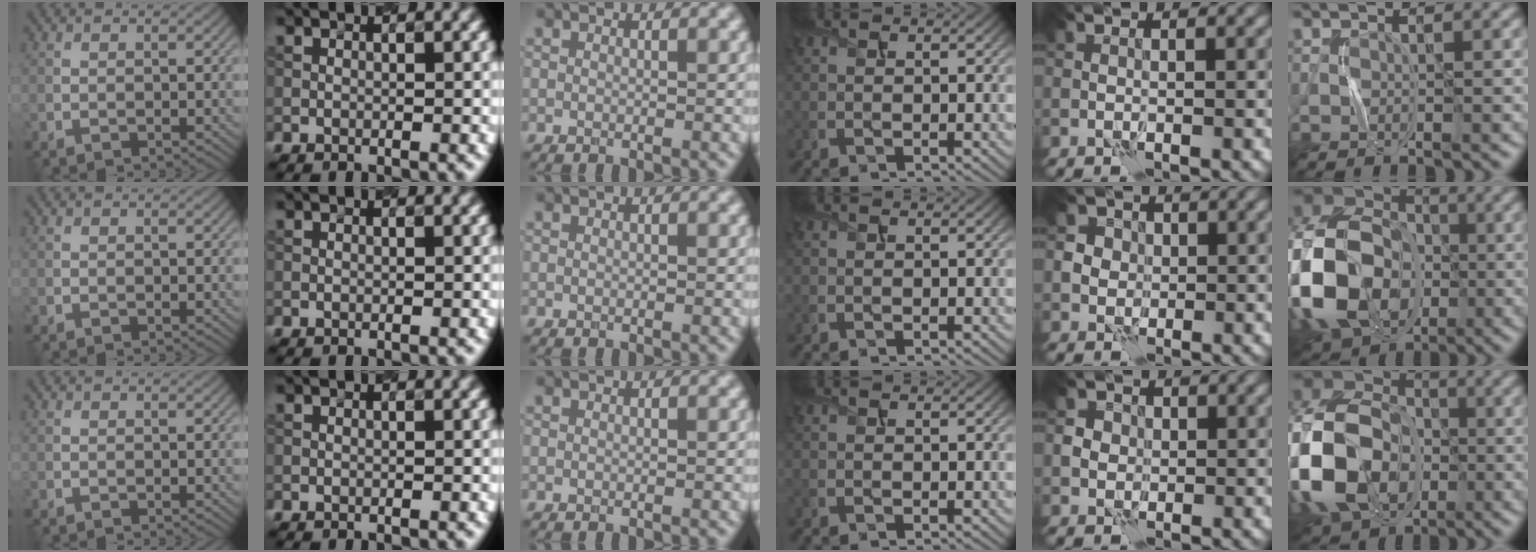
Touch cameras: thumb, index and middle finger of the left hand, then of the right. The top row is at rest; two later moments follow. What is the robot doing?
{"motion": "press", "object": "button"}